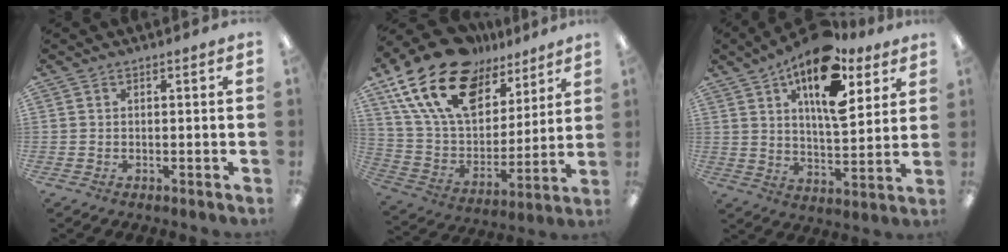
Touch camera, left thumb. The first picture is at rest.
{"total": 22.0, "force": [13.8, 12.3, 12.0], "torque": [-0.238, -0.075, 0.247]}
{"total": 18.5, "force": [10.5, 8.1, 12.9], "torque": [-0.194, -0.049, 0.173]}